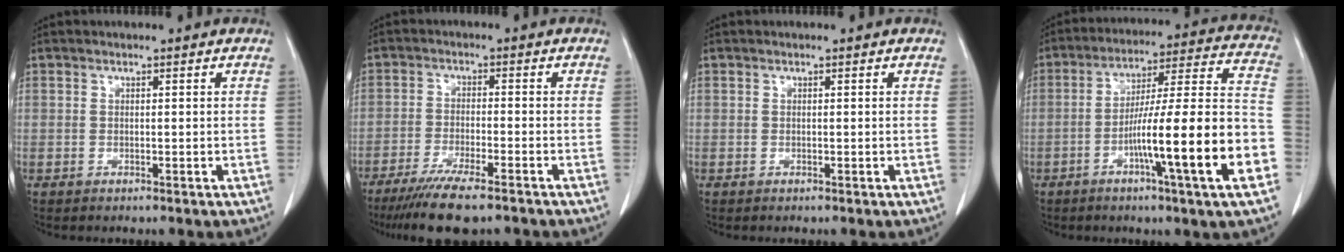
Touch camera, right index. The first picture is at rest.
{"total": 9.8, "force": [-7.6, 1.0, 6.0], "torque": [-0.095, -0.022, -0.123]}
{"total": 0.0}
{"total": 19.2, "force": [-6.6, -0.2, 18.0], "torque": [-0.251, 0.009, -0.103]}